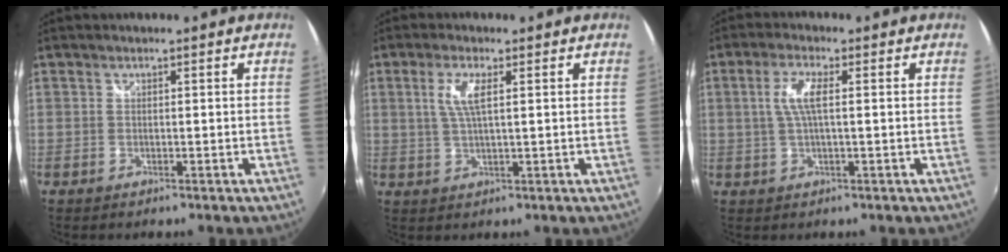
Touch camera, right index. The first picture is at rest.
{"total": 4.7, "force": [1.4, 0.9, 4.4], "torque": [-0.089, -0.001, 0.027]}
{"total": 5.1, "force": [0.7, 1.1, 4.9], "torque": [-0.096, 0.003, 0.015]}